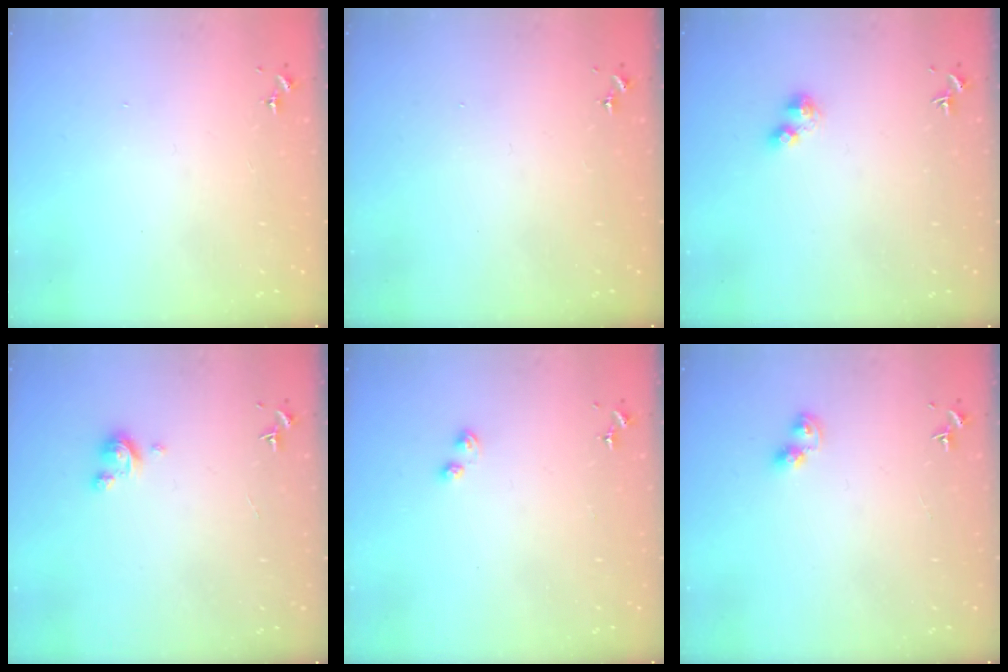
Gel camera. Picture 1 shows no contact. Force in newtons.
{"total": 0.0}
{"total": 2.9, "press": 2.9, "slide": 0.7}
{"total": 3.1, "press": 3.1, "slide": 0.3}
{"total": 2.3, "press": 2.2, "slide": 0.5}
{"total": 4.5, "press": 4.5, "slide": 0.2}